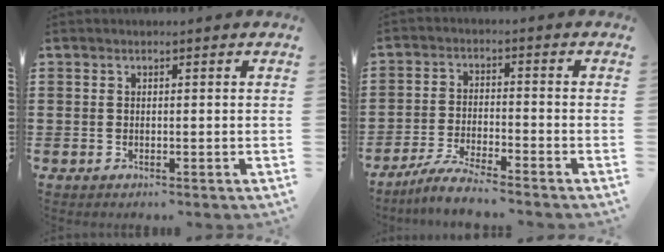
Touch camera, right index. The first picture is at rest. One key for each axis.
{"total": 4.8, "fx": -4.5, "fy": -0.1, "fz": 1.7, "tx": -0.044, "ty": -0.006, "tz": -0.089}